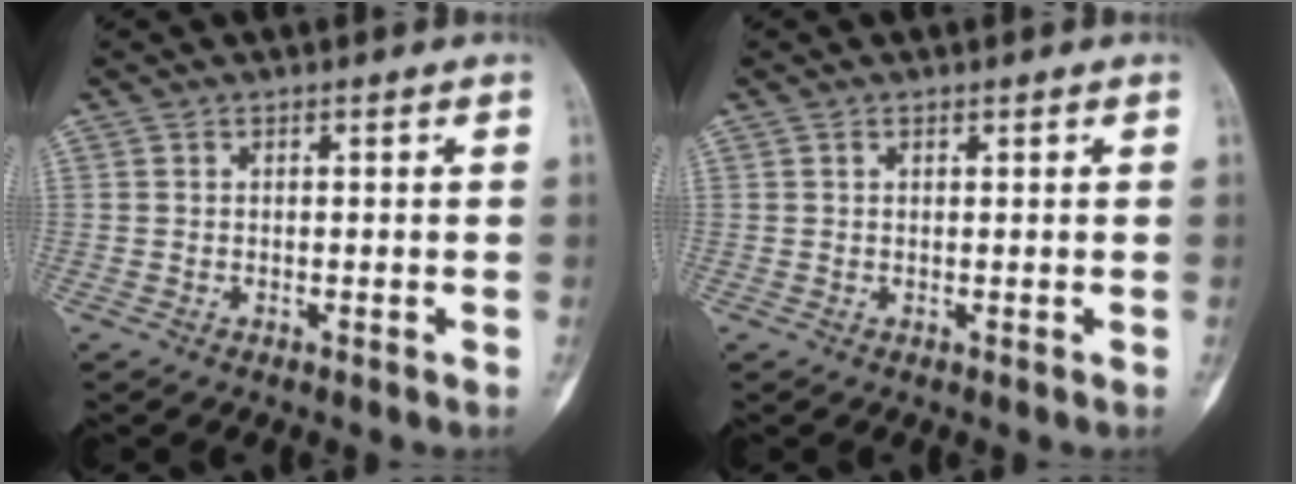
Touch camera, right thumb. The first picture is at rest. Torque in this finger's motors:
{"motor_torque": [-0.20, 0.18, 0.22, -0.04, -0.03]}